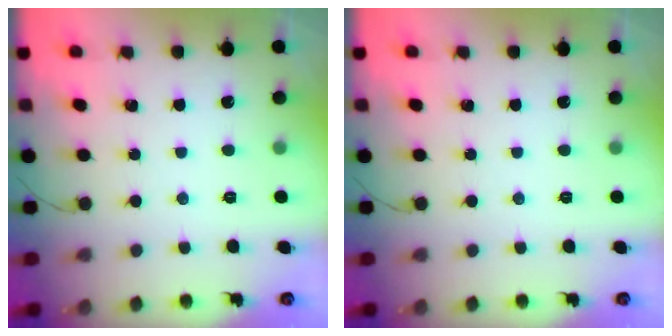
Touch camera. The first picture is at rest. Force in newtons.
{"total": 0.0}